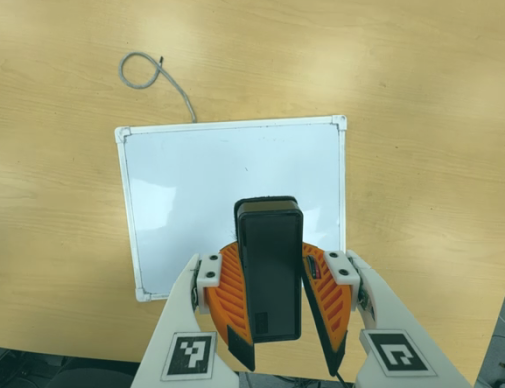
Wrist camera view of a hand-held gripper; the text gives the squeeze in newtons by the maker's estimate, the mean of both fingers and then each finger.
{"total": 9.7, "left": 10.1, "right": 9.3}